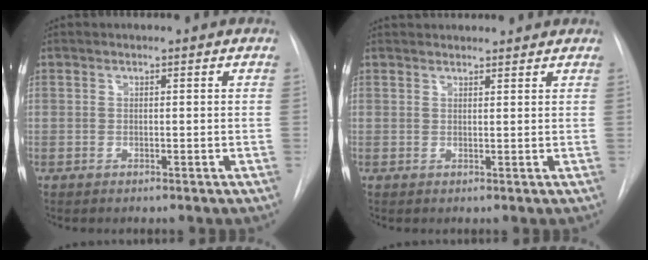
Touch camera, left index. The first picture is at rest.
{"total": 4.9, "force": [4.7, 0.9, 1.3], "torque": [-0.012, 0.031, 0.052]}